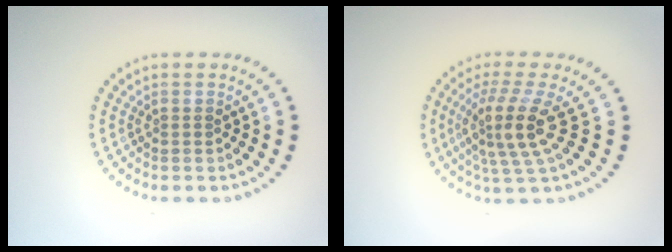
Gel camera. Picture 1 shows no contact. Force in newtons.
{"total": 4.4, "press": 3.3, "slide": 2.9}